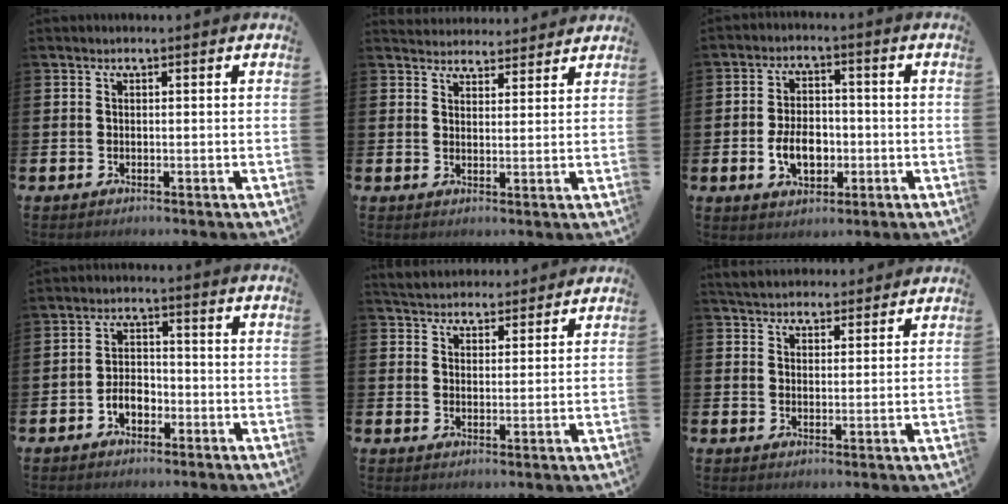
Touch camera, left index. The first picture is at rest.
{"total": 3.9, "force": [3.7, 0.9, -0.2], "torque": [-0.001, -0.020, 0.068]}
{"total": 5.5, "force": [-1.3, 3.7, 3.8], "torque": [-0.049, 0.000, -0.028]}
{"total": 3.2, "force": [-1.8, 1.9, 1.9], "torque": [-0.038, 0.008, -0.035]}
{"total": 4.4, "force": [4.3, 0.9, -0.2], "torque": [-0.015, -0.020, 0.080]}
{"total": 4.4, "force": [4.3, 1.0, 0.2], "torque": [-0.011, -0.021, 0.079]}